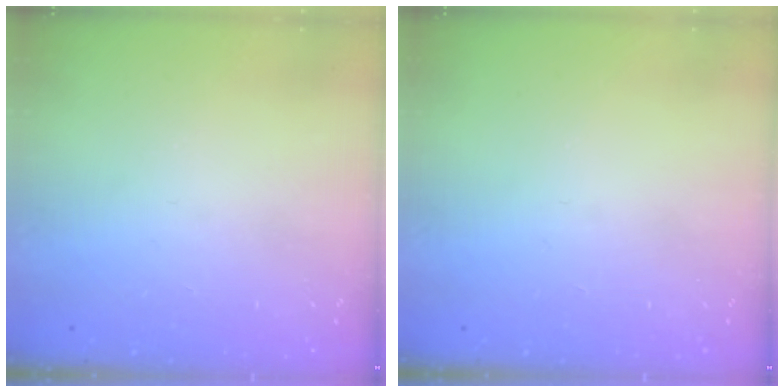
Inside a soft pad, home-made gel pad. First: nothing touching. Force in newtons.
{"total": 0.0}